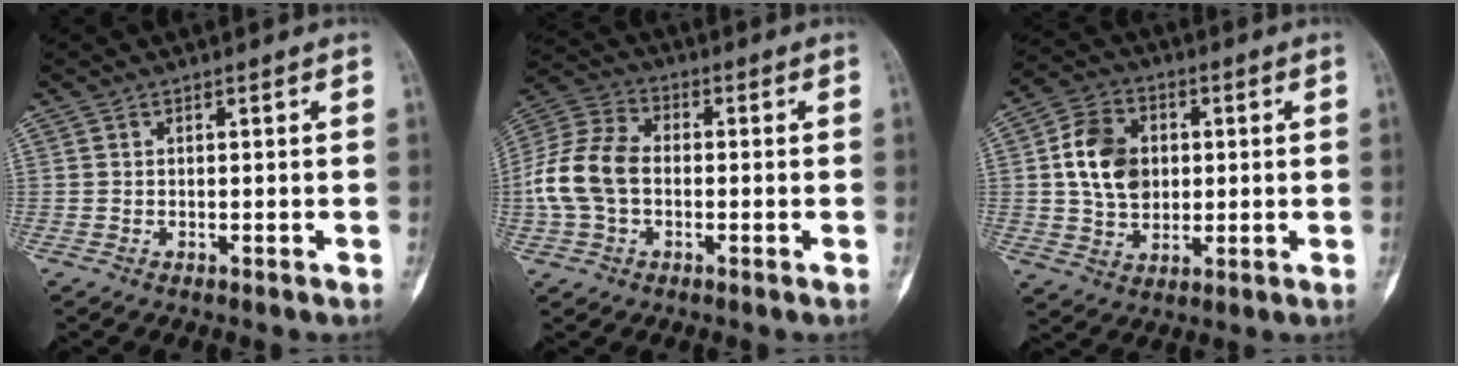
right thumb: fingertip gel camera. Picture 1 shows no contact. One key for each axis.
{"total": 11.9, "fx": -1.2, "fy": 8.3, "fz": 8.4, "tx": -0.174, "ty": 0.031, "tz": -0.032}
{"total": 11.6, "fx": 1.3, "fy": 9.0, "fz": 7.2, "tx": -0.104, "ty": 0.004, "tz": 0.022}